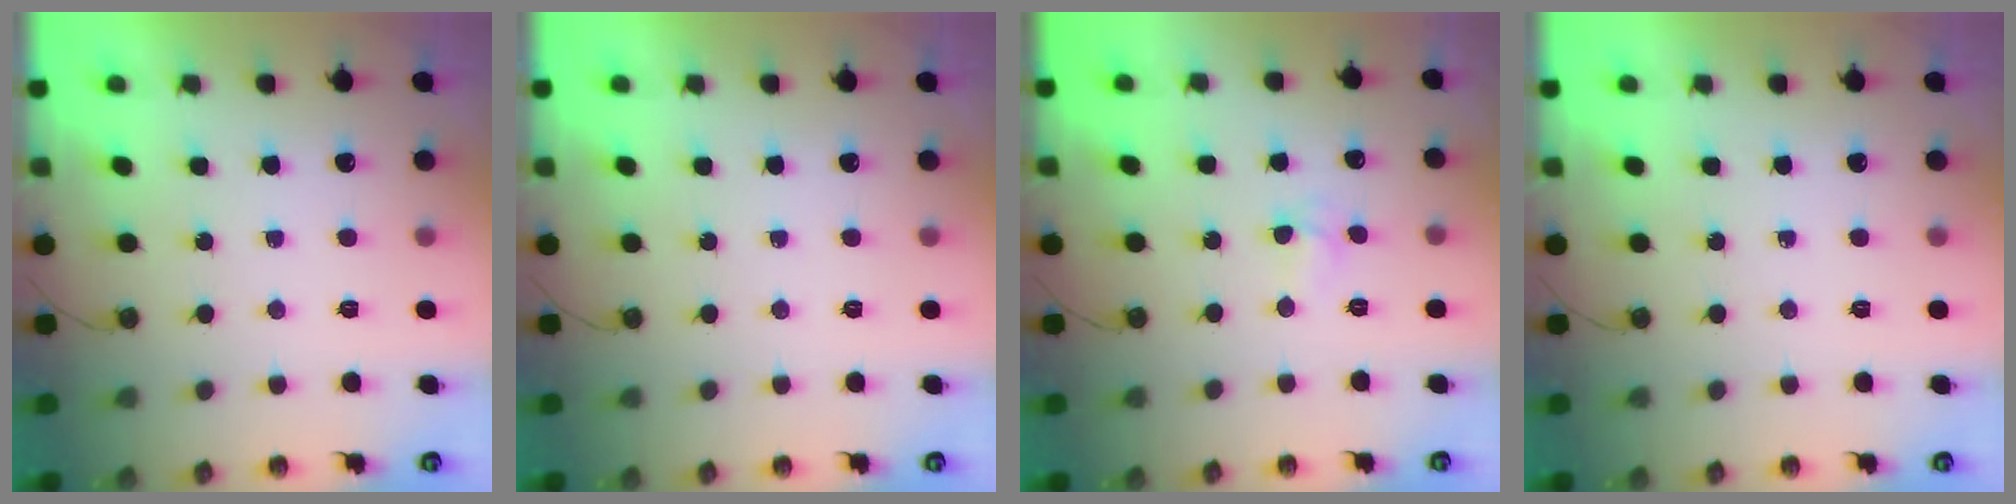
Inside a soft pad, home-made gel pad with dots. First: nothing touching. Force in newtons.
{"total": 0.0}
{"total": 3.8, "press": 3.7, "slide": 0.7}
{"total": 0.0}